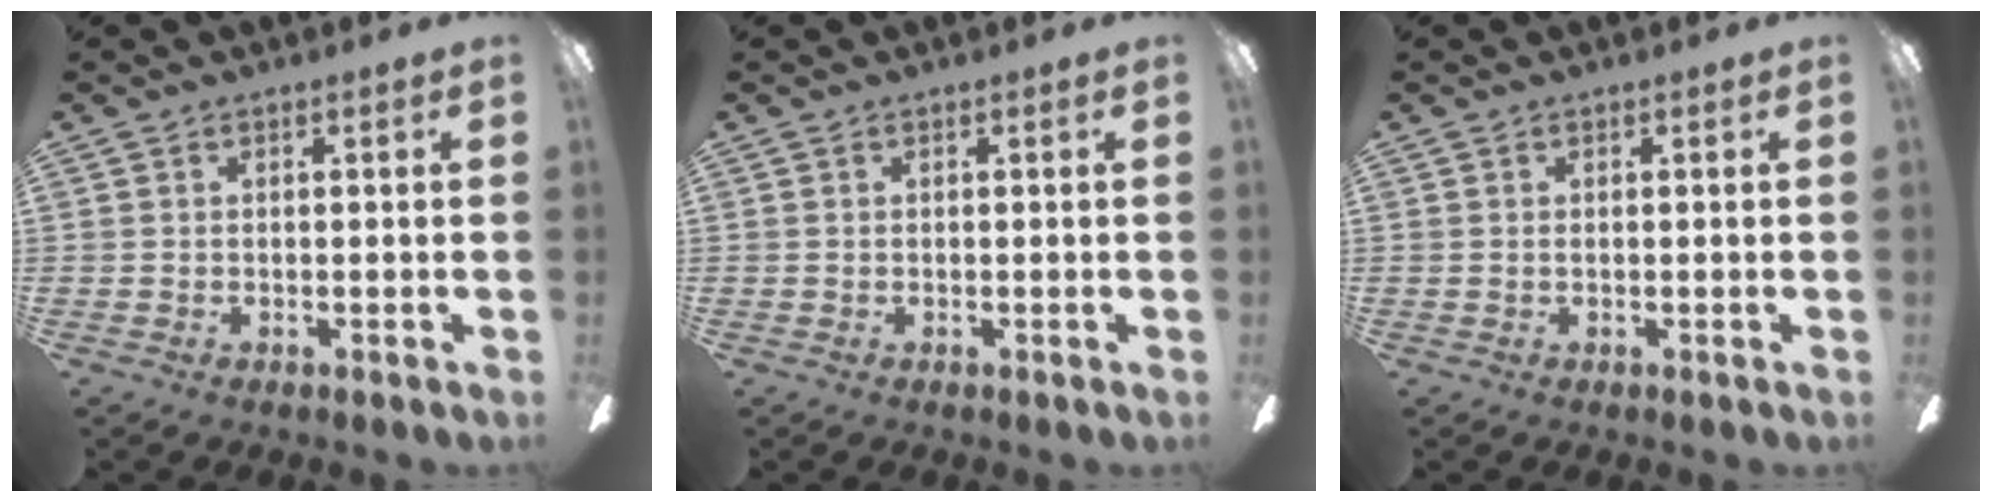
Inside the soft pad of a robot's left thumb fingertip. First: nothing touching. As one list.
[{"total": 0.0}, {"total": 0.0}]